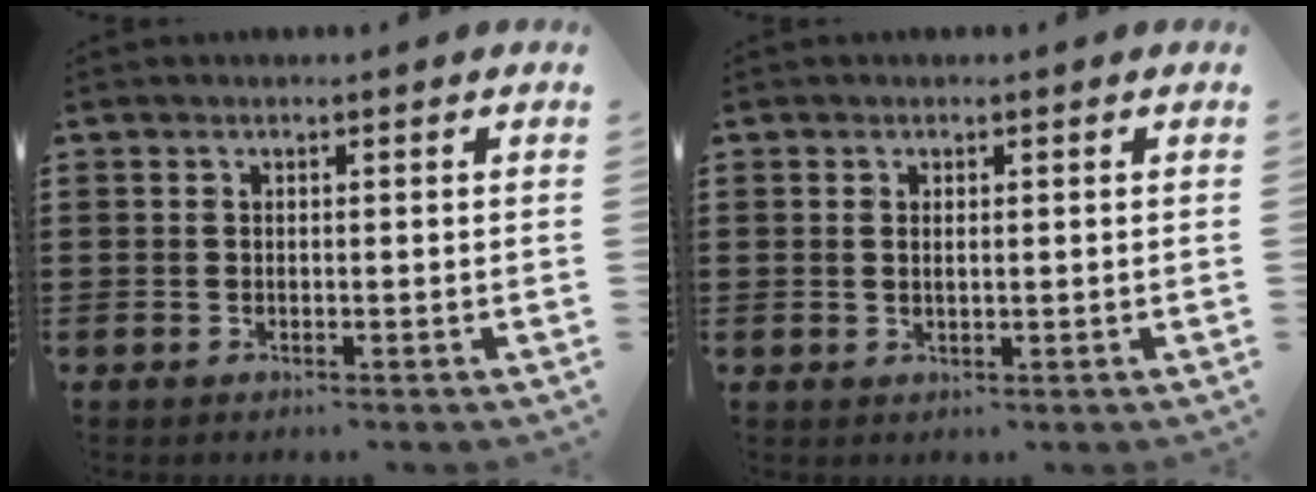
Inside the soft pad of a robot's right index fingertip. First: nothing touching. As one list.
[{"total": 1.0, "force": [0.3, 0.4, 0.9], "torque": [-0.019, 0.002, 0.005]}]